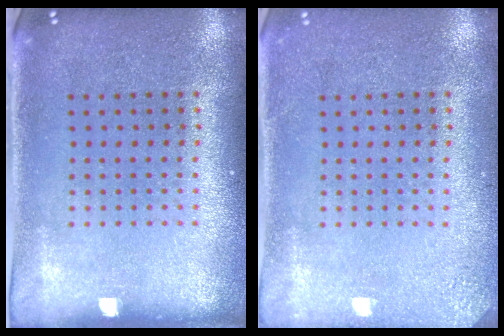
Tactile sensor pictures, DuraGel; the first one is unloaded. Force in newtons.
{"total": 1.9, "press": 1.9, "slide": 0.2}